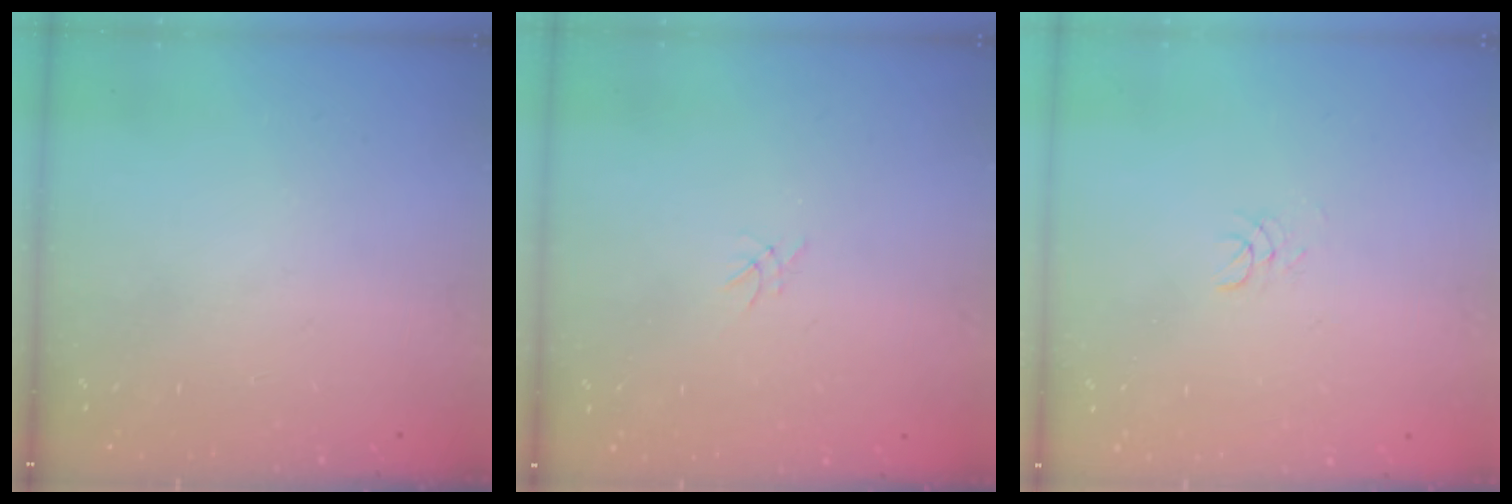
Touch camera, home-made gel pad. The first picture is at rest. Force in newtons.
{"total": 0.0}
{"total": 1.7, "press": 1.7, "slide": 0.2}